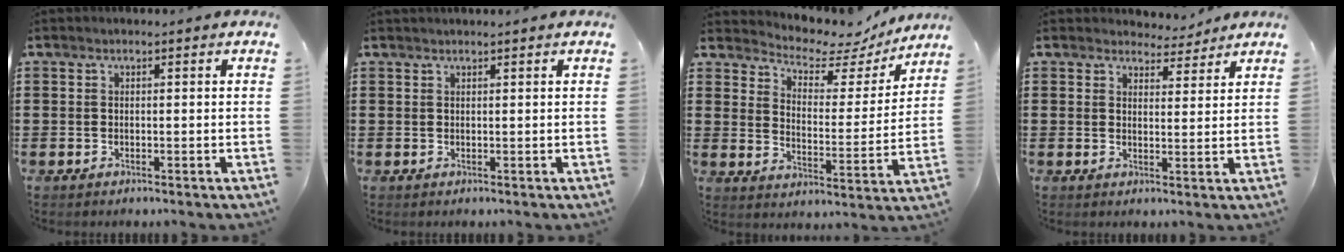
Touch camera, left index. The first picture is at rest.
{"total": 0.6, "force": [0.6, -0.1, 0.2], "torque": [-0.005, -0.003, 0.012]}
{"total": 4.8, "force": [4.2, 1.8, 1.1], "torque": [-0.045, -0.036, 0.064]}
{"total": 3.6, "force": [3.3, 1.2, 0.6], "torque": [-0.013, -0.009, 0.061]}